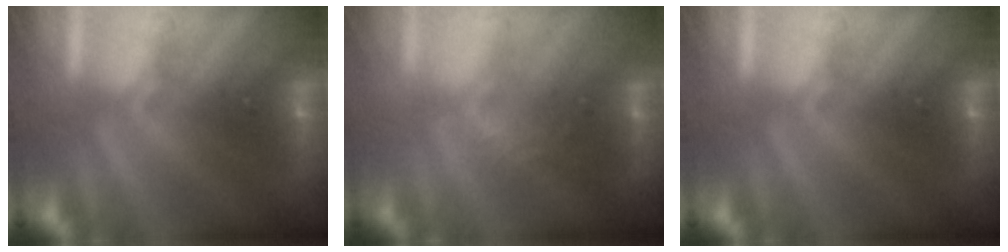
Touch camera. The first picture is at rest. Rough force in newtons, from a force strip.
{"total": 2.4}
{"total": 0.0}